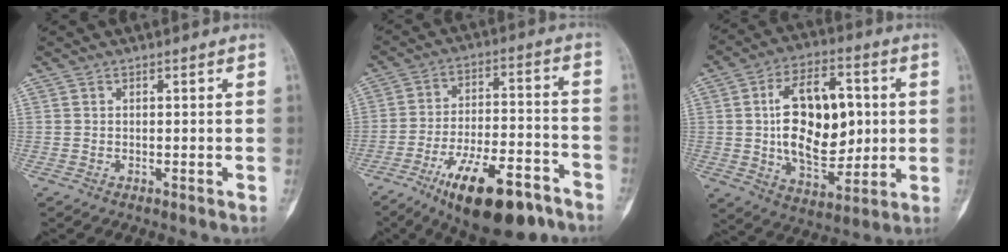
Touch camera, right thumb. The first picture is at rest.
{"total": 18.9, "force": [-11.7, 6.8, 13.2], "torque": [-0.203, 0.068, -0.186]}
{"total": 19.8, "force": [1.8, 11.7, 15.9], "torque": [-0.216, -0.002, 0.037]}